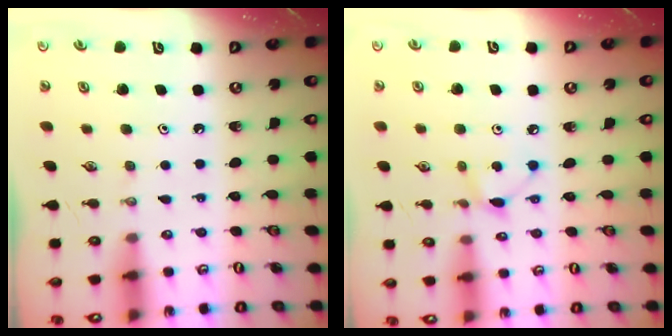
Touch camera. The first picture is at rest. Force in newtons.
{"total": 5.2, "press": 5.2, "slide": 0.6}